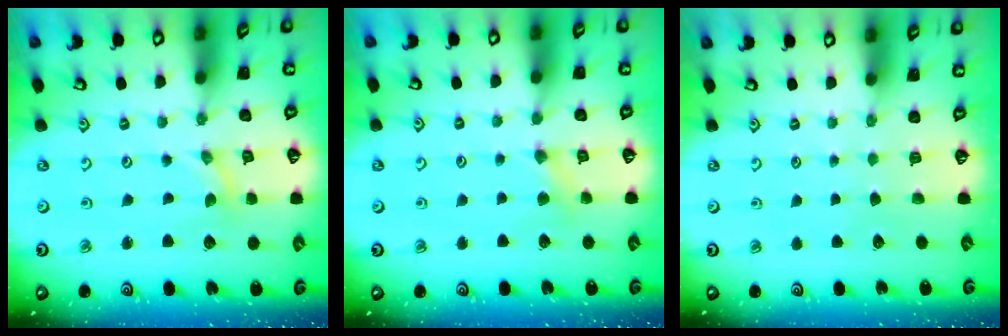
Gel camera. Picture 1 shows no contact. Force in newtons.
{"total": 3.6, "press": 3.5, "slide": 0.6}
{"total": 0.0}